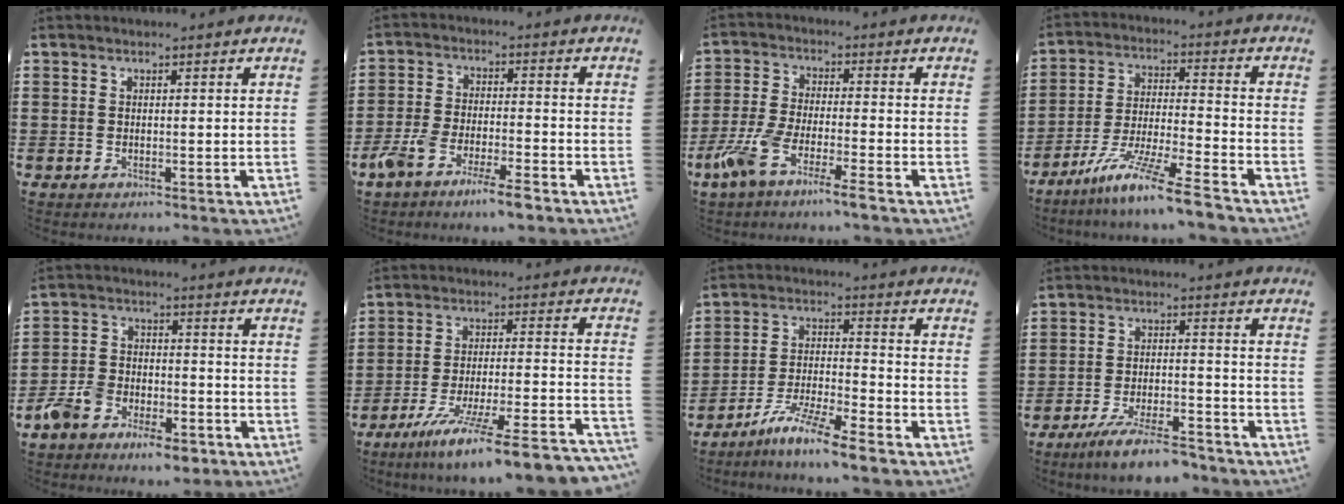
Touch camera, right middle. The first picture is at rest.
{"total": 6.7, "force": [-5.1, 1.1, 4.1], "torque": [-0.099, -0.007, -0.097]}
{"total": 6.9, "force": [-5.0, 0.4, 4.8], "torque": [-0.119, -0.019, -0.098]}
{"total": 10.5, "force": [-8.7, -0.5, 5.9], "torque": [-0.120, -0.006, -0.171]}
{"total": 7.2, "force": [-5.8, 2.9, 3.1], "torque": [-0.081, 0.008, -0.115]}
{"total": 10.3, "force": [-8.5, -0.6, 5.8], "torque": [-0.095, -0.003, -0.165]}
{"total": 8.1, "force": [-6.9, -0.4, 4.2], "torque": [-0.087, -0.009, -0.131]}
{"total": 6.9, "force": [-6.1, 0.5, 3.3], "torque": [-0.069, -0.006, -0.115]}